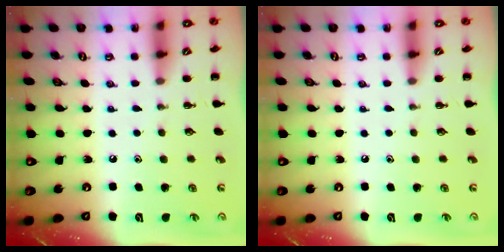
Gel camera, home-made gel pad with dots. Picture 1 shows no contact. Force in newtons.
{"total": 0.0}